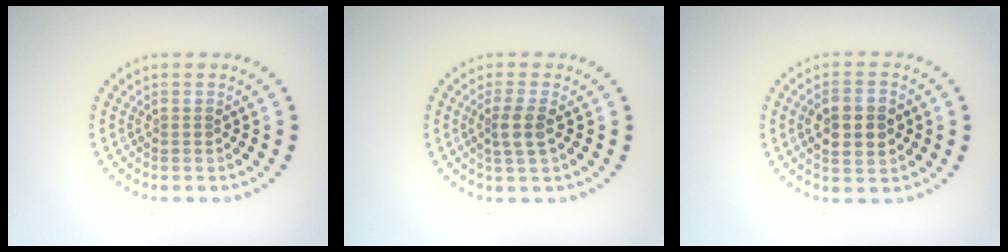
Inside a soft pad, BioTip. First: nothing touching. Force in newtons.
{"total": 2.1, "press": 1.8, "slide": 1.2}
{"total": 4.4, "press": 4.4, "slide": 0.1}